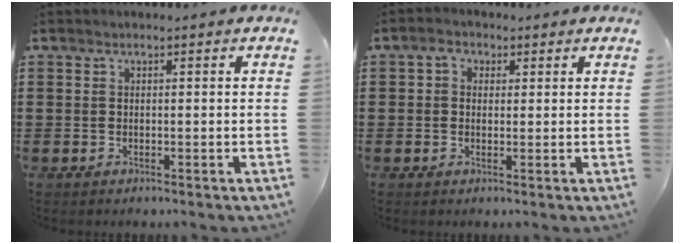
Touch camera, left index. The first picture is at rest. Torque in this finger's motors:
{"motor_torque": [1.09, 1.05, 0.02, 0.01]}